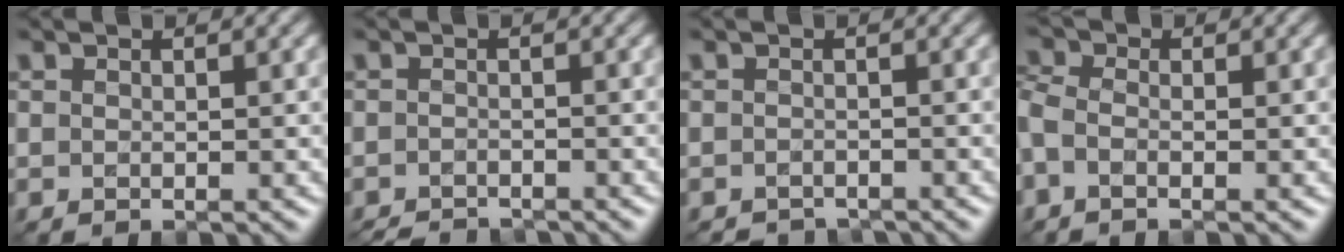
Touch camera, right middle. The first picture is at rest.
{"total": 2.7, "force": [-2.6, 0.4, 0.6], "torque": [-0.007, -0.006, -0.048]}
{"total": 2.1, "force": [-2.1, 0.4, 0.2], "torque": [0.004, -0.003, -0.033]}
{"total": 2.8, "force": [-0.6, 1.8, 2.0], "torque": [-0.056, 0.002, -0.026]}